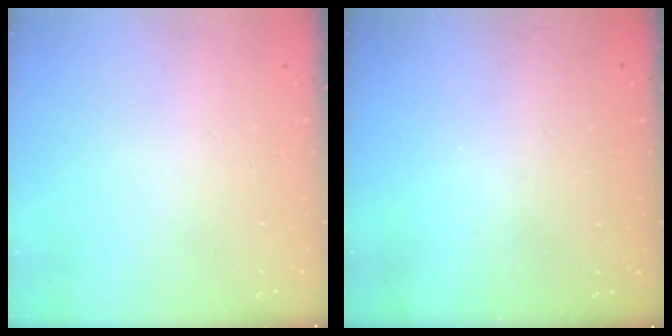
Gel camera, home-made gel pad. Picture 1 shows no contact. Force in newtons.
{"total": 3.3, "press": 3.3, "slide": 0.1}